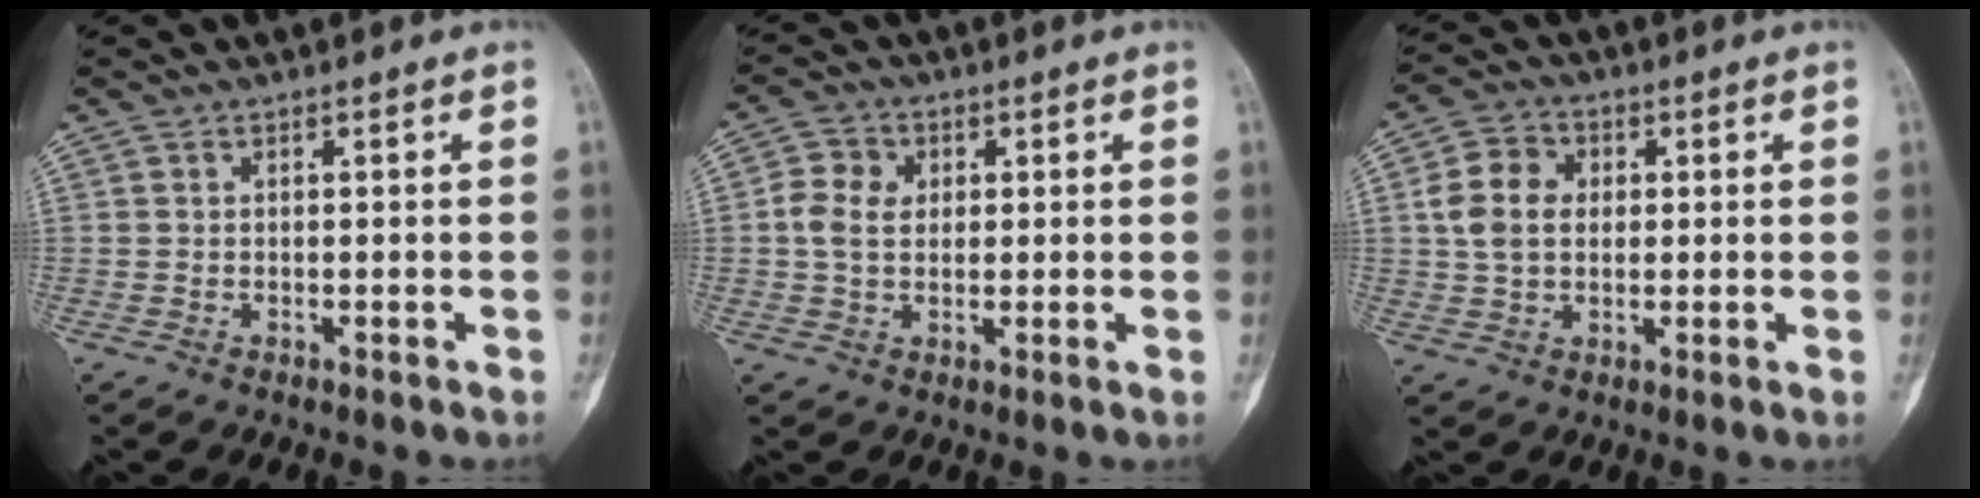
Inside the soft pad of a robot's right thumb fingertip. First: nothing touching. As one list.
[{"total": 5.8, "force": [0.8, 4.6, 3.5], "torque": [-0.055, 0.006, 0.009]}, {"total": 8.6, "force": [1.3, 6.6, 5.4], "torque": [-0.085, 0.010, 0.018]}]